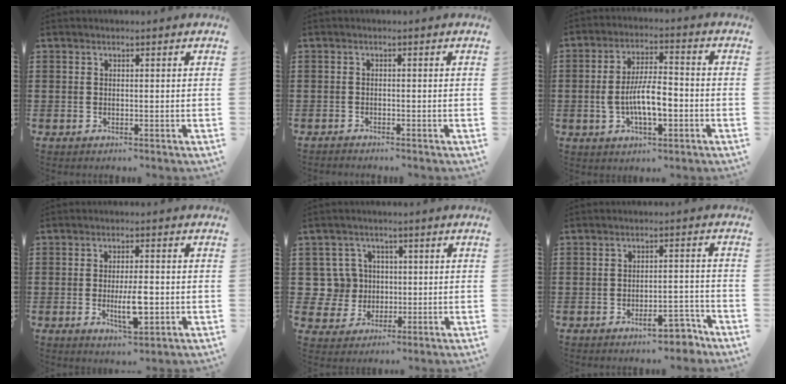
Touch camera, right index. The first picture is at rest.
{"total": 0.9, "force": [-0.9, 0.0, 0.0], "torque": [-0.001, 0.002, -0.019]}
{"total": 8.5, "force": [-1.9, 3.3, 7.5], "torque": [-0.165, 0.000, -0.044]}
{"total": 6.1, "force": [-1.4, 1.9, 5.6], "torque": [-0.109, -0.006, -0.025]}
{"total": 6.5, "force": [0.6, 6.1, 2.0], "torque": [-0.079, 0.014, 0.009]}
{"total": 6.4, "force": [-4.5, 1.6, 4.3], "torque": [-0.063, 0.003, -0.076]}